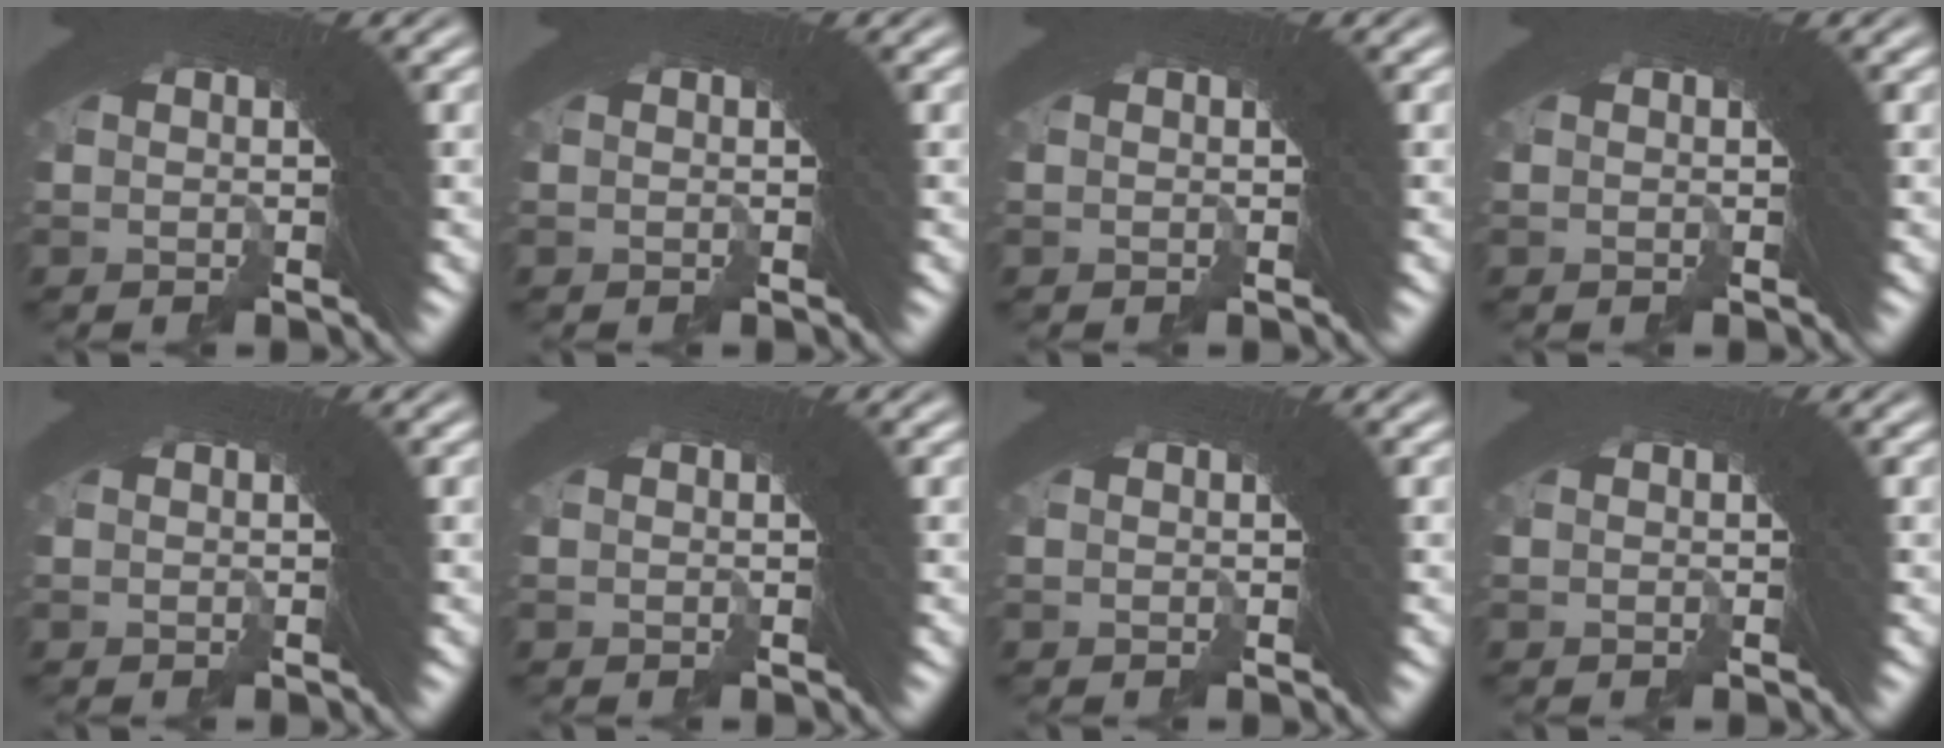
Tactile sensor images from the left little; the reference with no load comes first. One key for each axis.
{"total": 0.0}
{"total": 0.0}
{"total": 0.0}
{"total": 0.0}
{"total": 0.0}
{"total": 0.0}
{"total": 0.0}